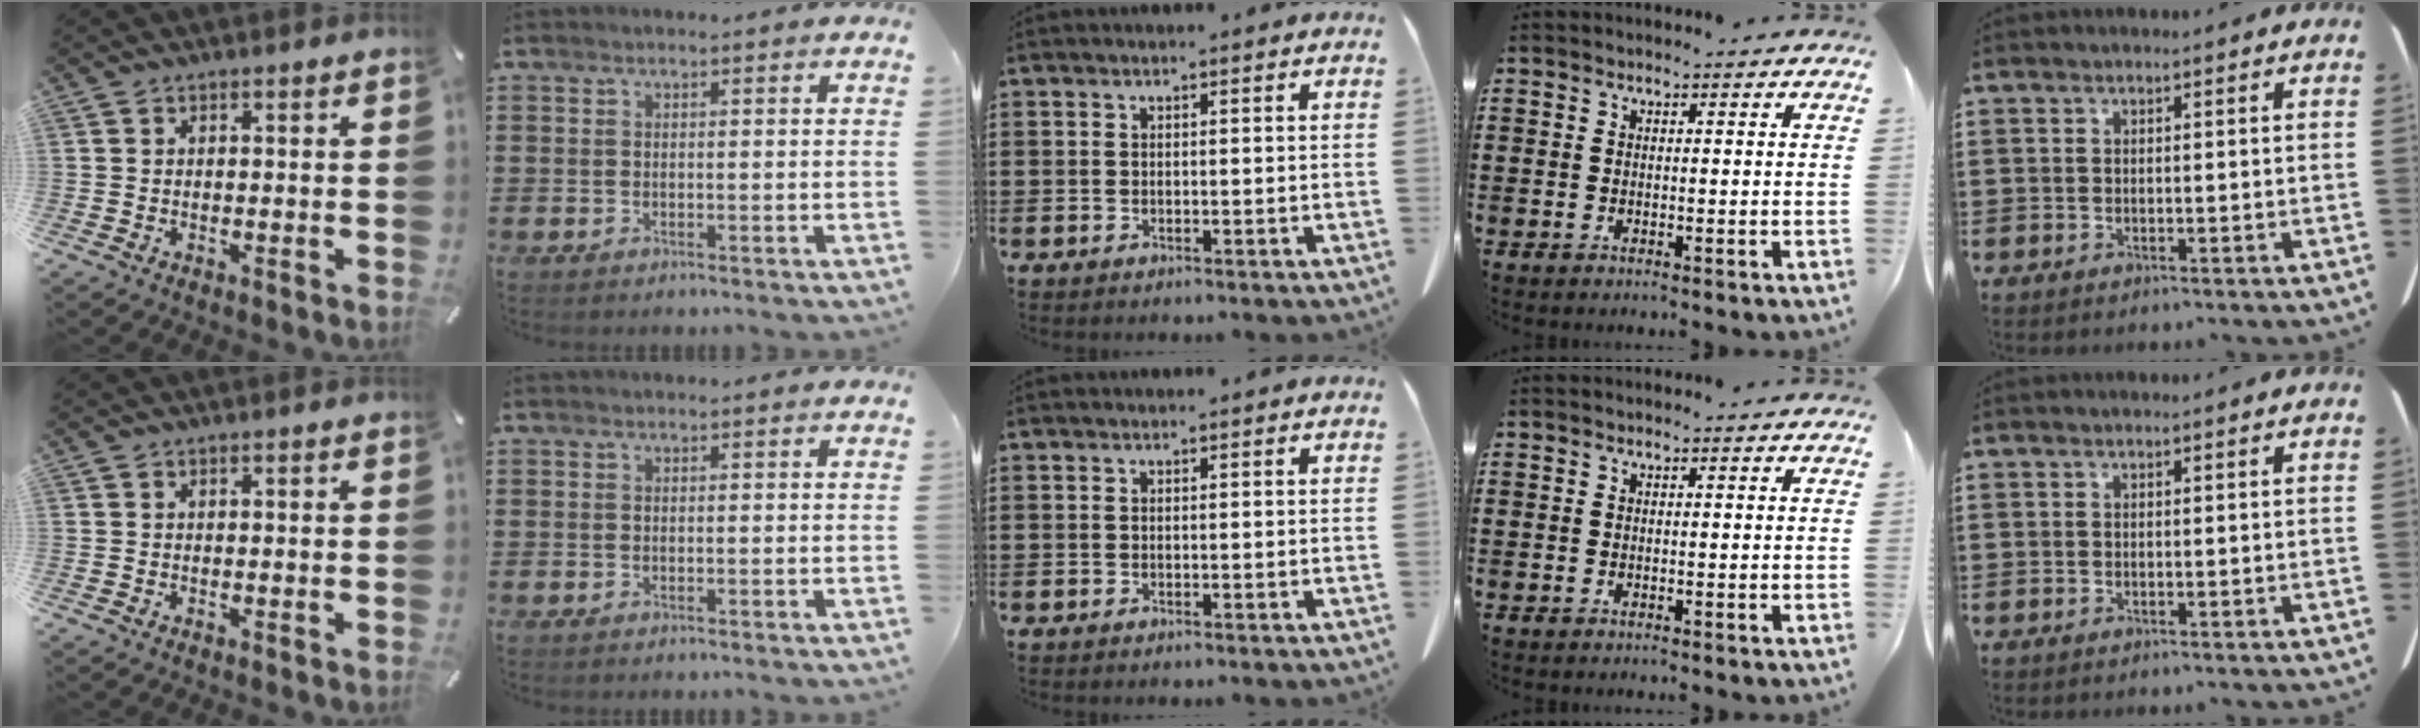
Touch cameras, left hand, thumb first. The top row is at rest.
{}